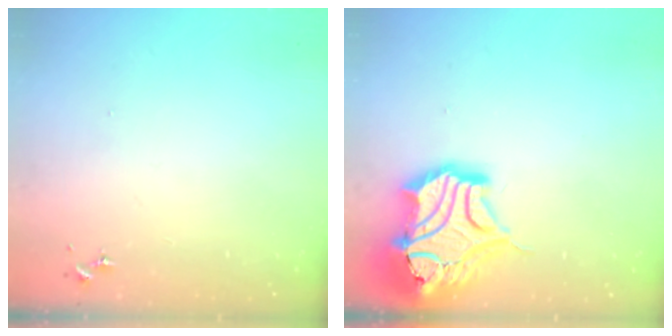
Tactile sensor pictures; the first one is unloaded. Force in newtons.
{"total": 19.2, "press": 18.9, "slide": 3.2}